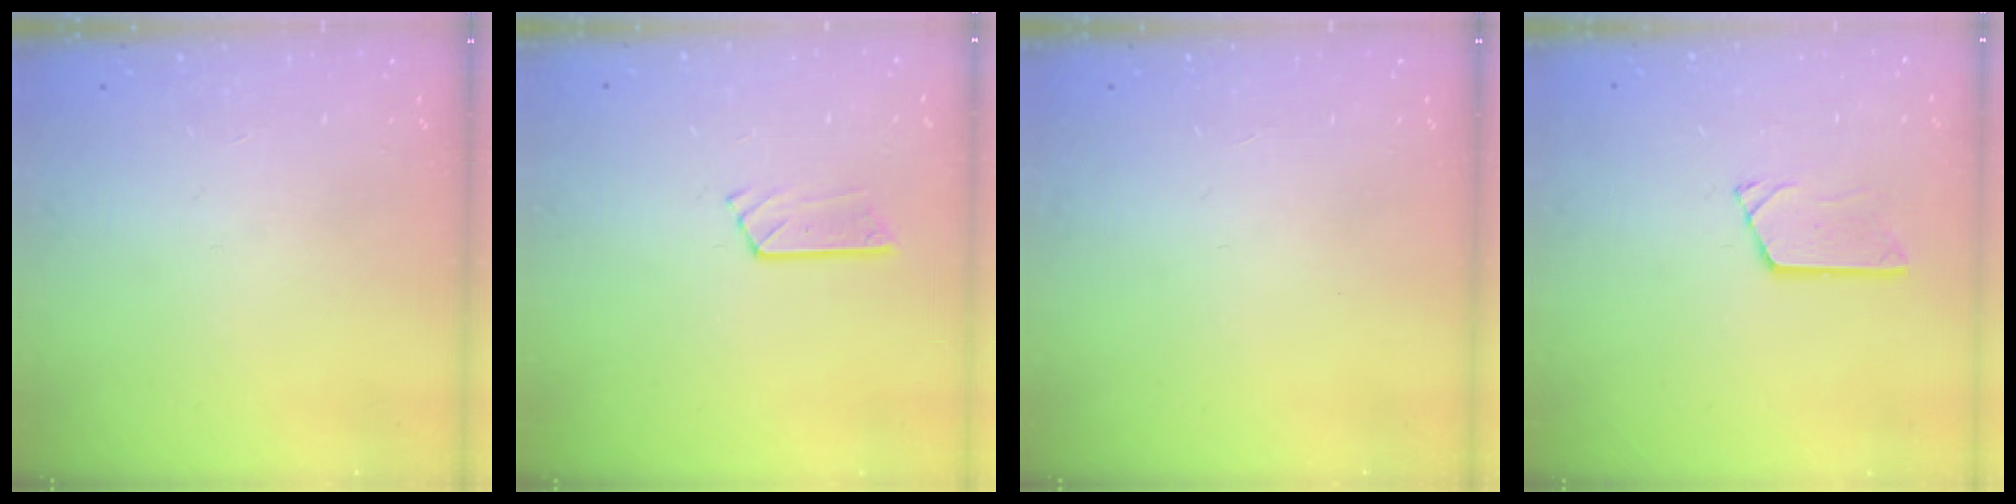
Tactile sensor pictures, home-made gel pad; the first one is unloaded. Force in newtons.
{"total": 3.4, "press": 3.3, "slide": 0.4}
{"total": 0.0}
{"total": 4.3, "press": 4.3, "slide": 0.4}